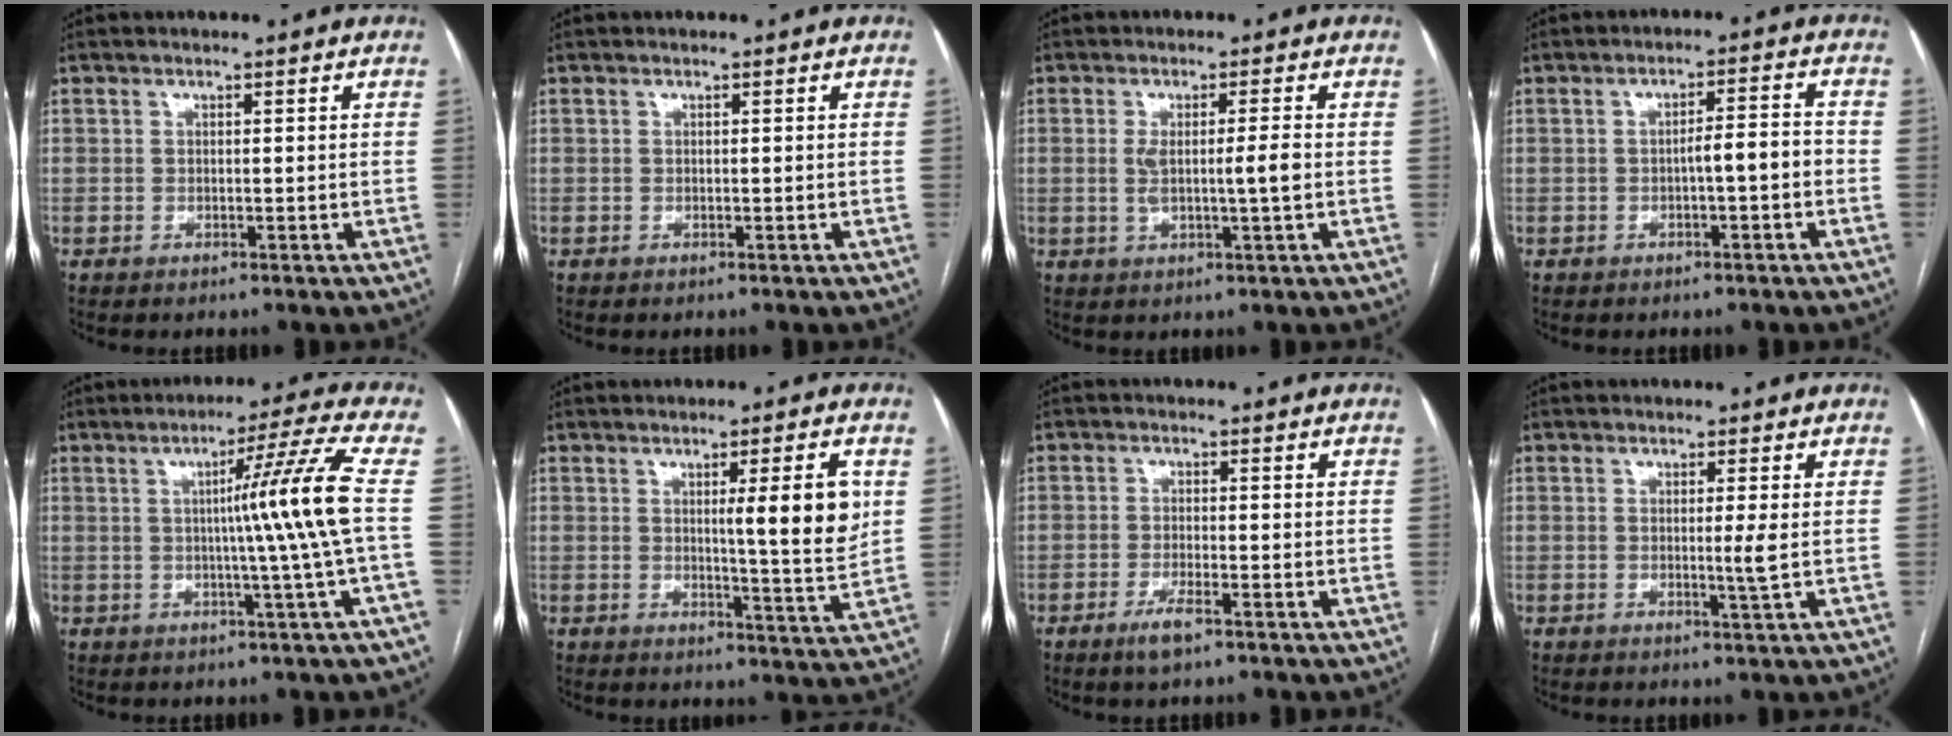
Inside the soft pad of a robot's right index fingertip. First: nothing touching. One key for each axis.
{"total": 0.0}
{"total": 4.5, "fx": -0.2, "fy": 0.0, "fz": 4.5, "tx": -0.083, "ty": -0.001, "tz": 0.001}
{"total": 4.1, "fx": -1.2, "fy": 0.5, "fz": 3.9, "tx": -0.055, "ty": 0.016, "tz": -0.016}
{"total": 9.9, "fx": 0.1, "fy": -3.3, "fz": 9.4, "tx": -0.138, "ty": 0.000, "tz": 0.009}
{"total": 8.1, "fx": 1.9, "fy": 0.1, "fz": 7.9, "tx": -0.107, "ty": -0.015, "tz": 0.023}
{"total": 3.2, "fx": -2.0, "fy": 0.4, "fz": 2.4, "tx": -0.050, "ty": -0.004, "tz": -0.038}
{"total": 2.1, "fx": 0.0, "fy": -0.6, "fz": 2.0, "tx": -0.033, "ty": -0.006, "tz": -0.002}